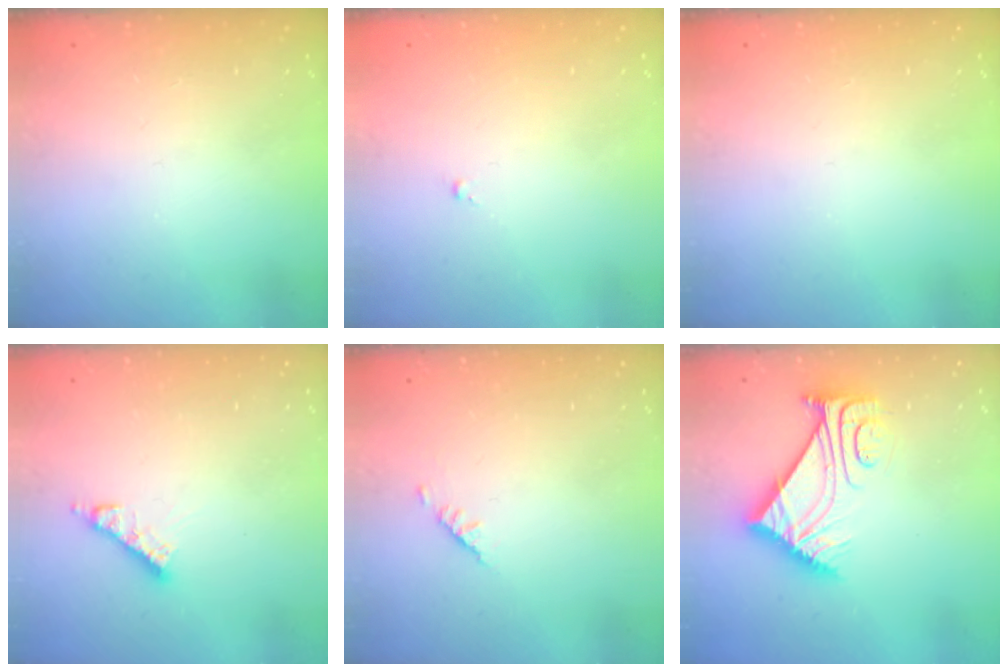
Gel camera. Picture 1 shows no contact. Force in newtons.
{"total": 0.0}
{"total": 0.0}
{"total": 6.1, "press": 6.1, "slide": 0.4}
{"total": 1.9, "press": 1.8, "slide": 0.5}
{"total": 10.5, "press": 10.5, "slide": 0.8}